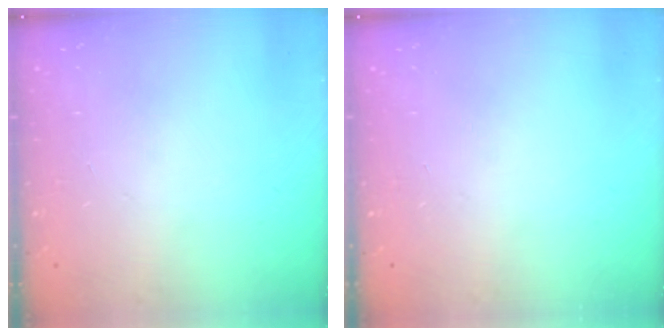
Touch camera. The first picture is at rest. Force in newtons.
{"total": 0.0}